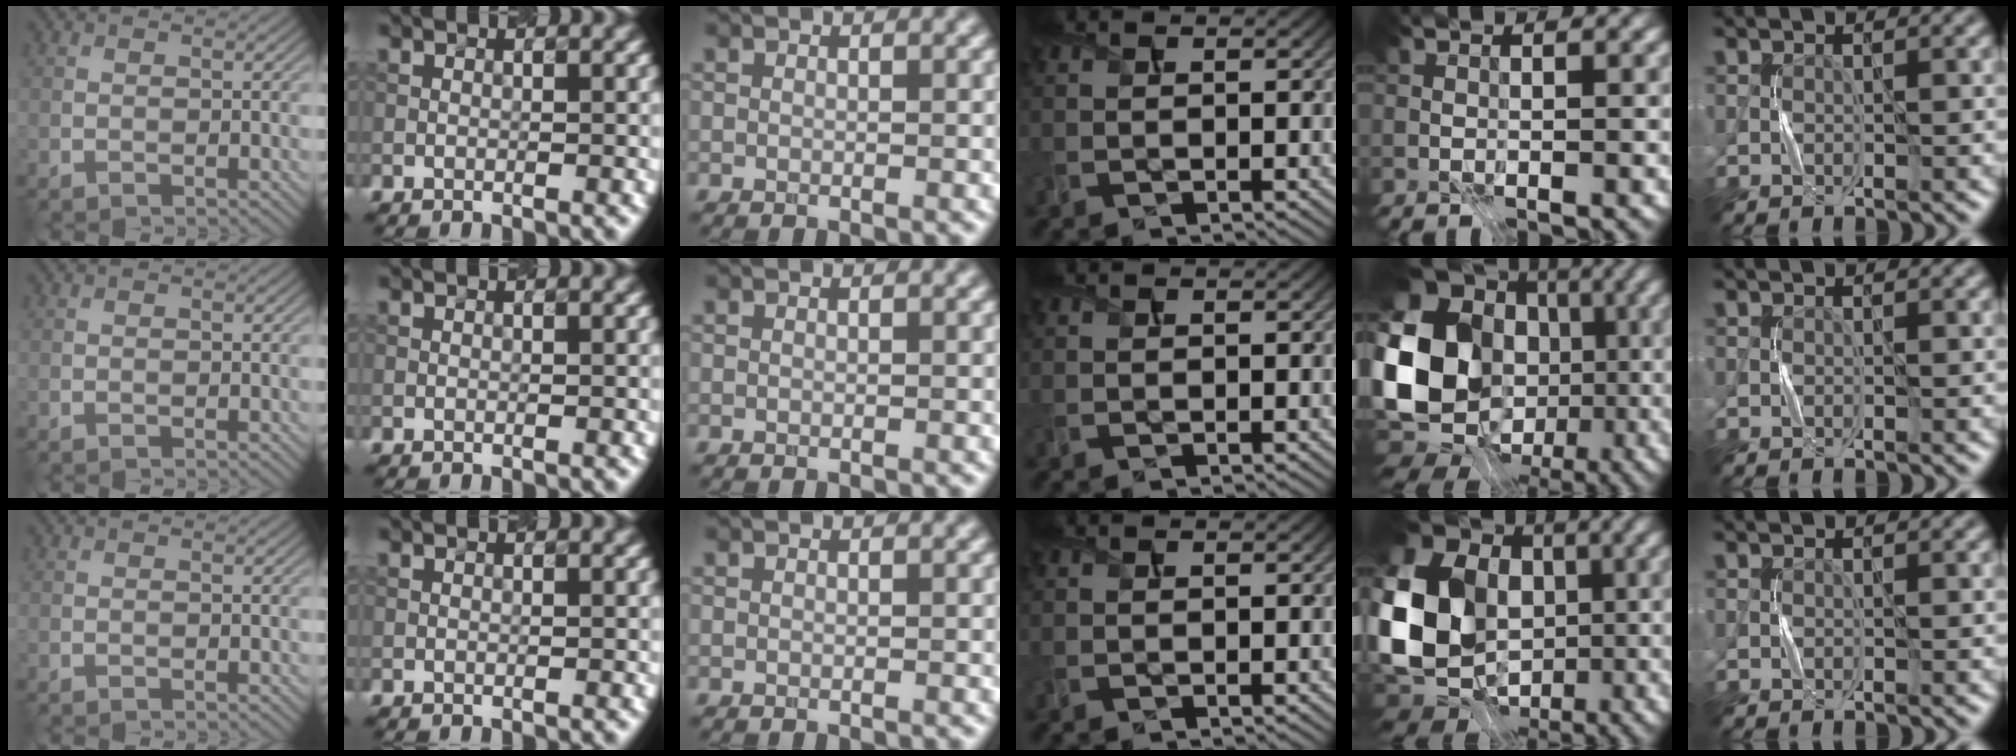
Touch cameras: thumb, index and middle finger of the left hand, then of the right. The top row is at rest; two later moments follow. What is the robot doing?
{"motion": "press", "object": "calculator"}